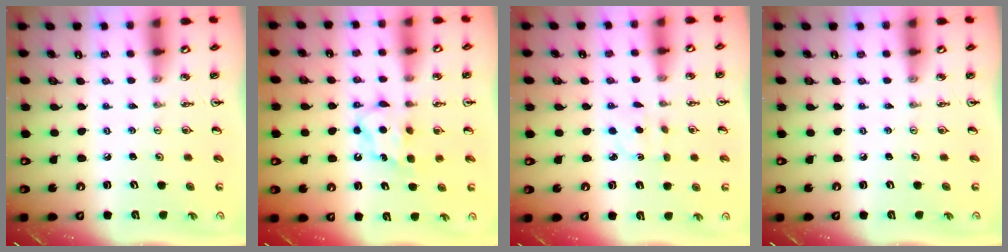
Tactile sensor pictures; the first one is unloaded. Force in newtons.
{"total": 6.8, "press": 6.8, "slide": 0.2}
{"total": 2.0, "press": 1.9, "slide": 0.6}
{"total": 0.0}